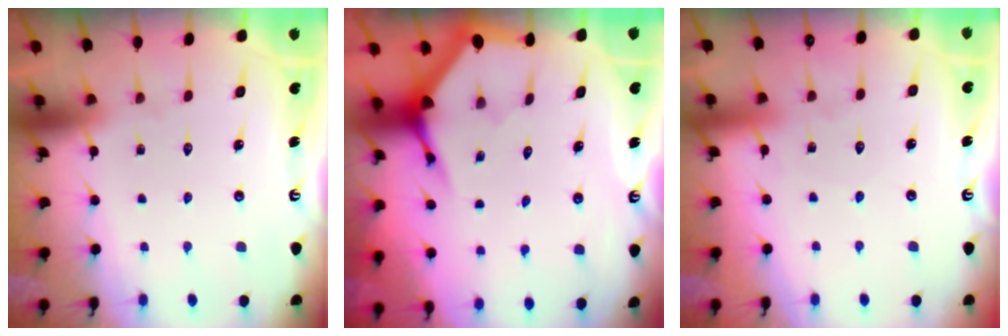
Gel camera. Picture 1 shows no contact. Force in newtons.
{"total": 3.9, "press": 3.9, "slide": 0.5}
{"total": 4.1, "press": 4.1, "slide": 0.5}